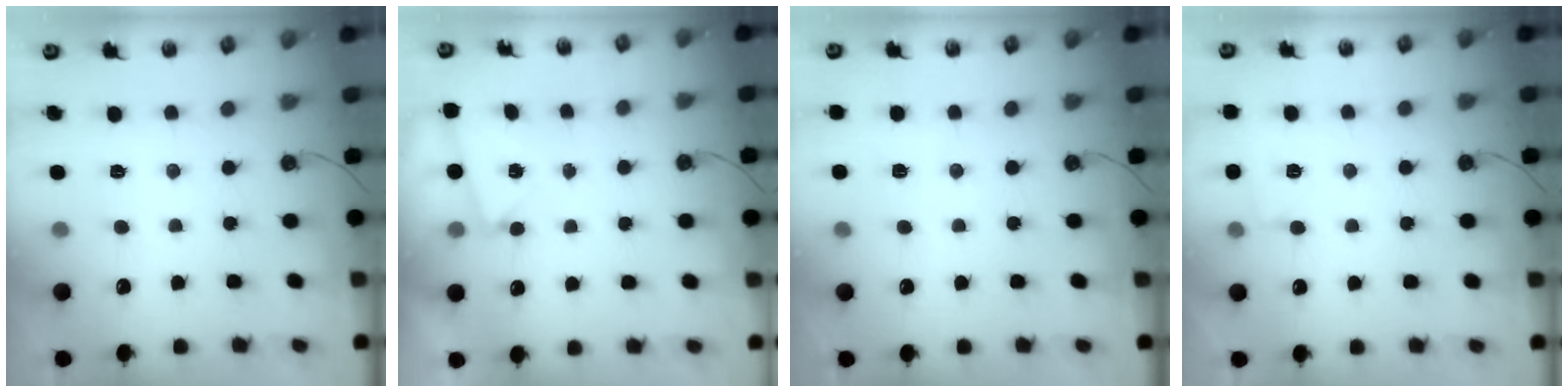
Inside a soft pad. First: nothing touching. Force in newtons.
{"total": 2.2, "press": 2.2, "slide": 0.2}
{"total": 2.6, "press": 1.9, "slide": 1.8}
{"total": 5.3, "press": 1.7, "slide": 5.1}